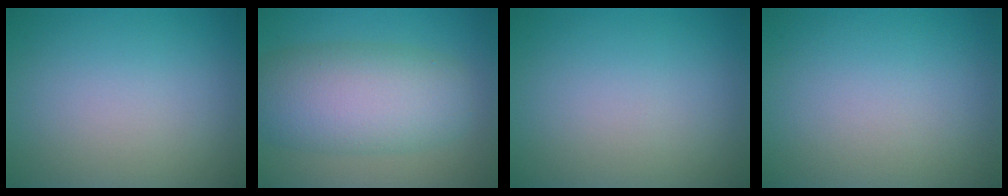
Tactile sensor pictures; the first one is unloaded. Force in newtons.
{"total": 8.0, "press": 8.0, "slide": 0.5}
{"total": 0.0}
{"total": 0.0}